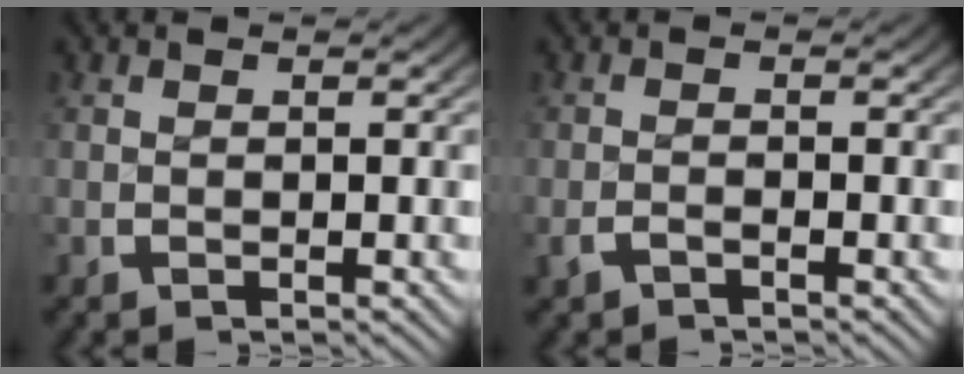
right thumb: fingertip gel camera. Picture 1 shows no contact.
{"total": 1.2, "force": [-1.1, 0.2, 0.0], "torque": [-0.008, -0.004, -0.020]}